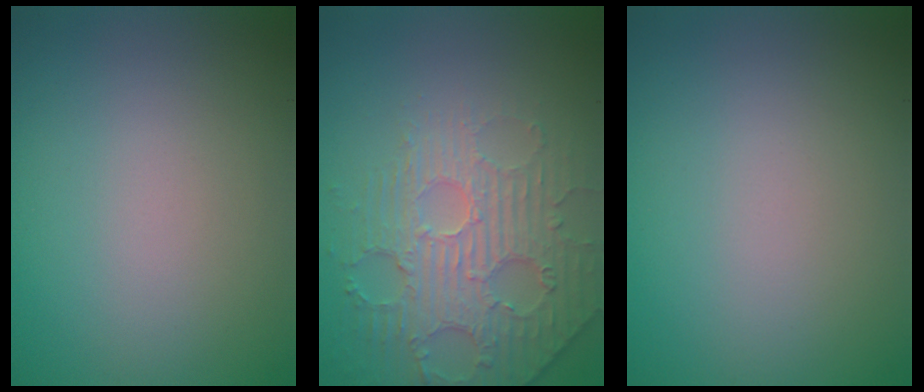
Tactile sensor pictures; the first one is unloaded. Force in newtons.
{"total": 4.8, "press": 4.0, "slide": 2.8}
{"total": 0.0}